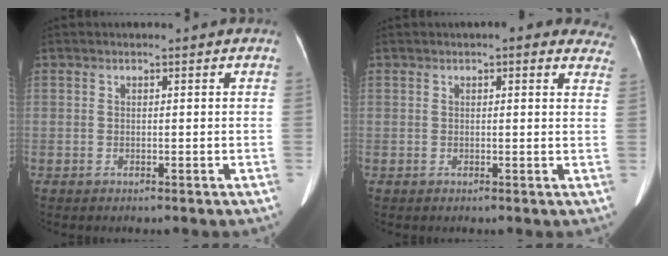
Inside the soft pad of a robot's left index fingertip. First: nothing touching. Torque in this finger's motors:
{"motor_torque": [0.03, -0.03, 0.00, 0.00]}